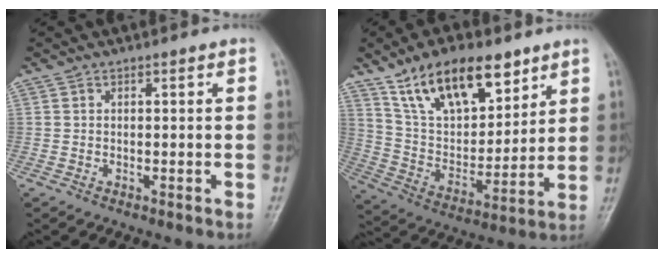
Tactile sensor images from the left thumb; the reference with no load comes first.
{"total": 19.0, "force": [12.0, 9.1, 11.6], "torque": [-0.148, -0.047, 0.222]}